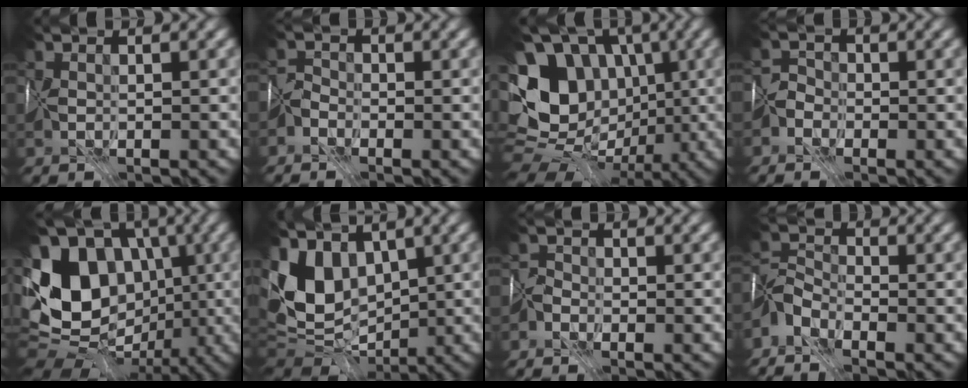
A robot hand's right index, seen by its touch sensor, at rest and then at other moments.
{"total": 1.3, "force": [-1.1, -0.2, -0.7], "torque": [0.008, 0.012, -0.031]}
{"total": 12.7, "force": [0.7, 10.9, 6.6], "torque": [-0.136, 0.011, 0.017]}
{"total": 1.5, "force": [-1.3, 0.6, -0.5], "torque": [0.013, 0.009, -0.032]}
{"total": 12.4, "force": [0.9, 9.9, 7.4], "torque": [-0.153, 0.019, 0.000]}
{"total": 7.7, "force": [2.0, 5.6, 4.9], "torque": [-0.113, -0.003, 0.034]}
{"total": 1.2, "force": [-0.8, -0.3, -0.8], "torque": [0.012, 0.011, -0.026]}
{"total": 2.6, "force": [-2.5, 0.6, 0.4], "torque": [-0.012, 0.007, -0.064]}